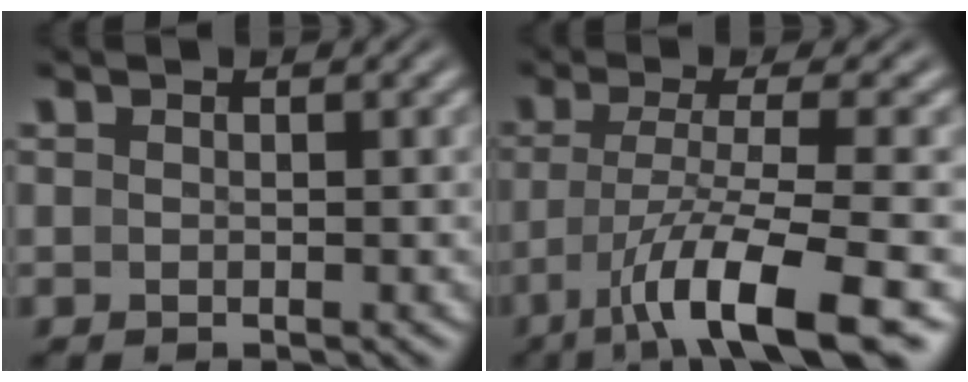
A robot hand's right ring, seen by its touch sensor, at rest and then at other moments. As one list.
[{"total": 8.4, "force": [-4.2, 2.0, 7.0], "torque": [-0.114, -0.024, -0.048]}]